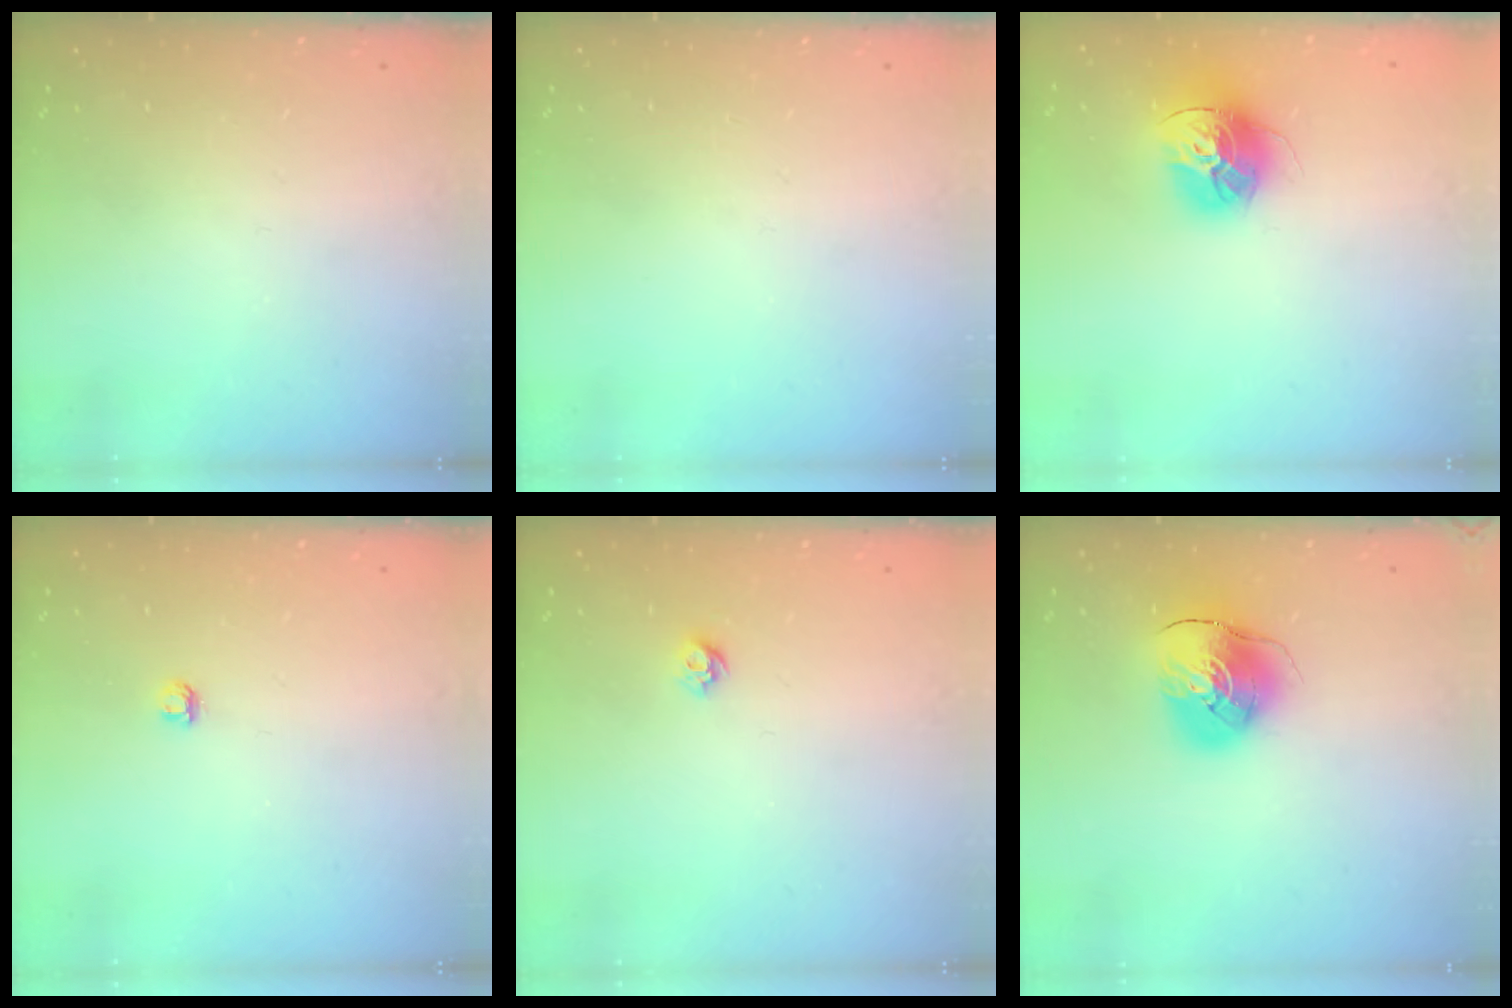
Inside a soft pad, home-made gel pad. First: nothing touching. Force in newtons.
{"total": 0.0}
{"total": 14.7, "press": 14.6, "slide": 1.4}
{"total": 2.8, "press": 2.8, "slide": 0.3}
{"total": 5.3, "press": 5.3, "slide": 0.8}
{"total": 10.2, "press": 10.1, "slide": 1.4}